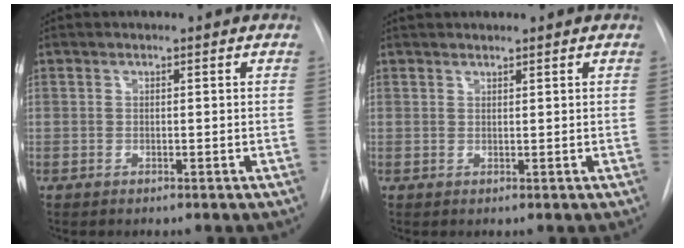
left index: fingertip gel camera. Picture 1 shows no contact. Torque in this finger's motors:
{"motor_torque": [-0.06, -0.02, 0.02, 0.01]}